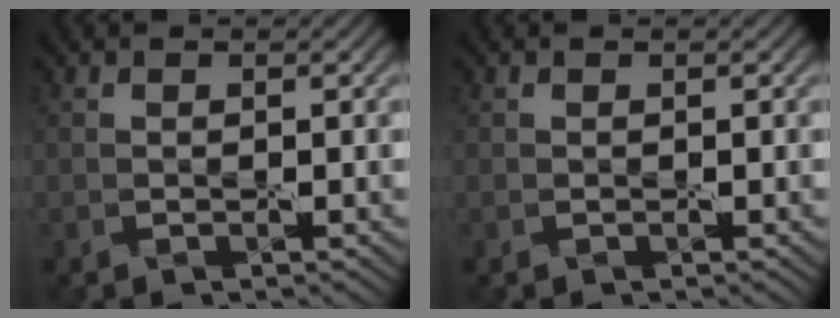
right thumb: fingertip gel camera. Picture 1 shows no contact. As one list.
[{"total": 0.0}]